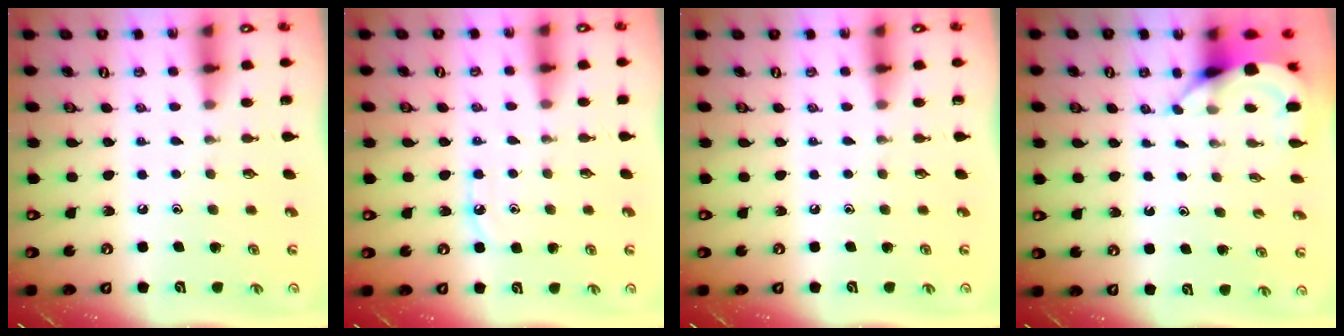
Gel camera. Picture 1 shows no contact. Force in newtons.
{"total": 5.5, "press": 5.4, "slide": 0.7}
{"total": 0.0}
{"total": 4.2, "press": 4.2, "slide": 0.2}